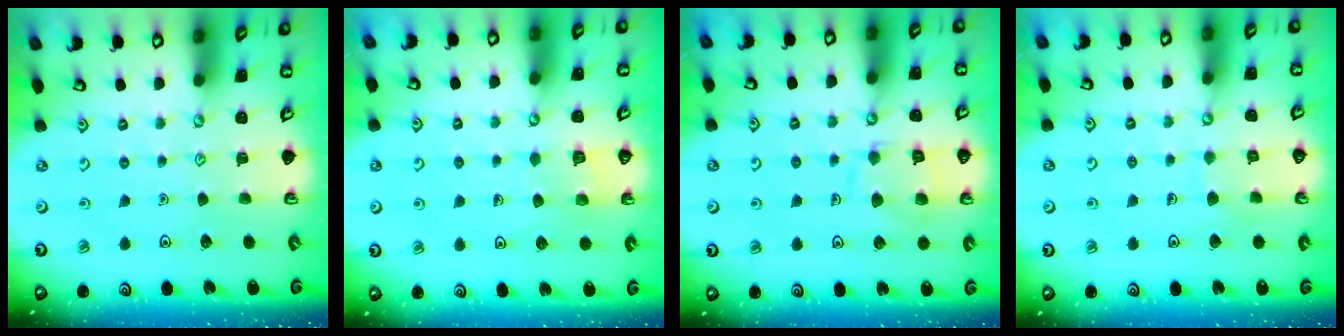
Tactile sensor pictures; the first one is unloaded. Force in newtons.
{"total": 4.7, "press": 4.7, "slide": 0.4}
{"total": 10.6, "press": 10.6, "slide": 1.0}
{"total": 6.1, "press": 6.1, "slide": 0.5}